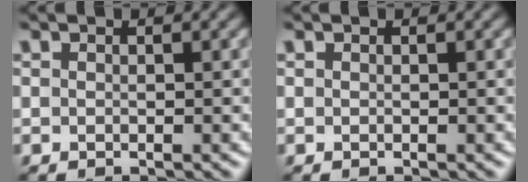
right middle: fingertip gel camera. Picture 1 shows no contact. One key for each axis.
{"total": 0.0}